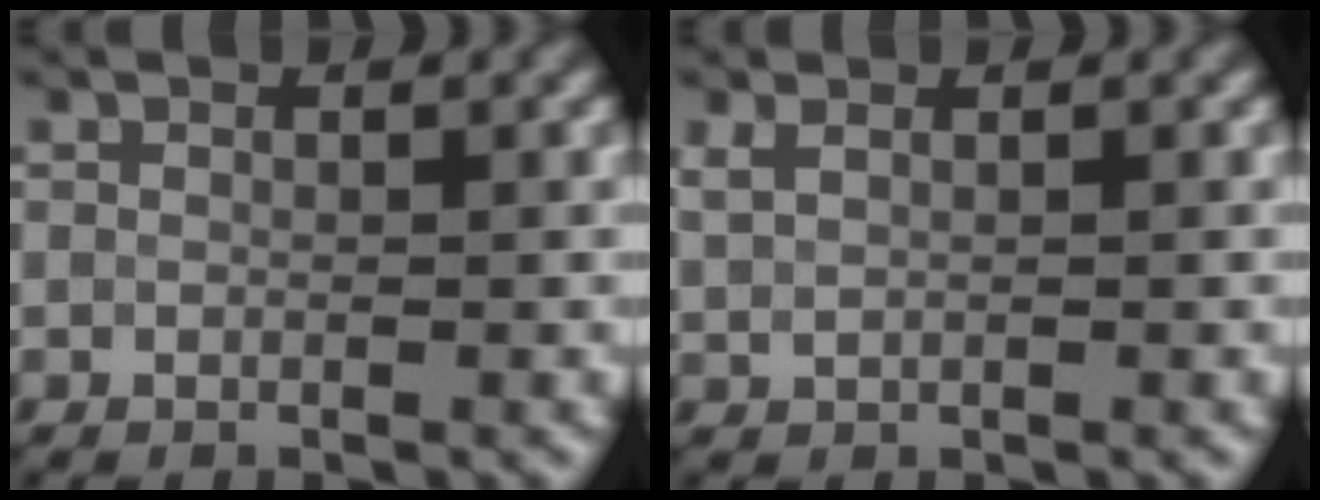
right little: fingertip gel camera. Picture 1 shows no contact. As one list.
[{"total": 1.1, "force": [0.7, 0.4, 0.7], "torque": [-0.018, 0.000, 0.019]}]